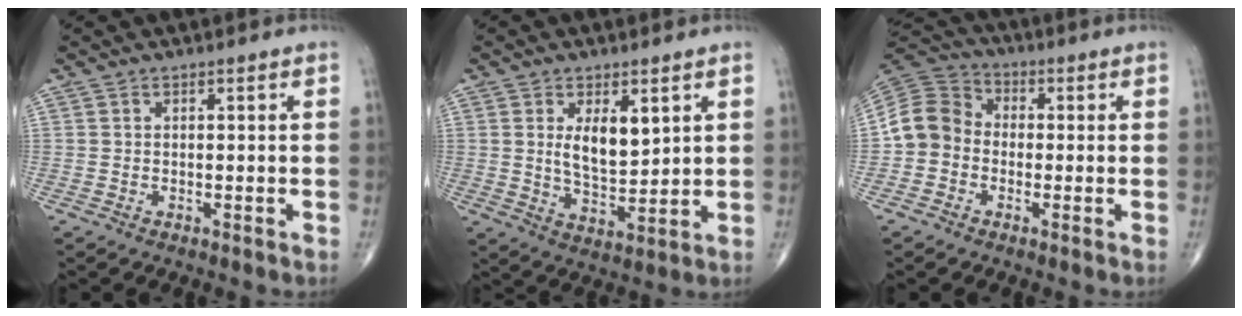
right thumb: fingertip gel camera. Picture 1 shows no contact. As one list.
[{"total": 8.1, "force": [2.6, 4.0, 6.6], "torque": [-0.092, -0.027, 0.055]}, {"total": 9.0, "force": [-1.5, 7.8, 4.2], "torque": [-0.066, 0.033, -0.045]}]